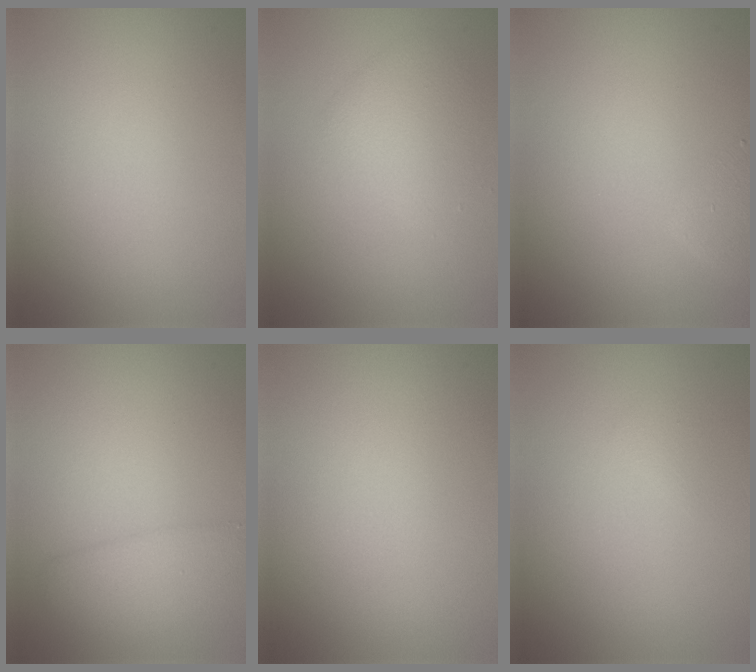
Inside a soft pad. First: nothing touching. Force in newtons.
{"total": 2.8, "press": 2.8, "slide": 0.1}
{"total": 1.7, "press": 1.7, "slide": 0.1}
{"total": 2.9, "press": 2.9, "slide": 0.1}
{"total": 0.0}
{"total": 0.7, "press": 0.7, "slide": 0.1}